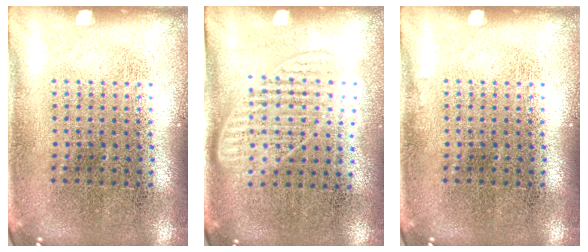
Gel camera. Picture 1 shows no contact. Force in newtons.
{"total": 1.2, "press": 1.1, "slide": 0.6}
{"total": 0.0}